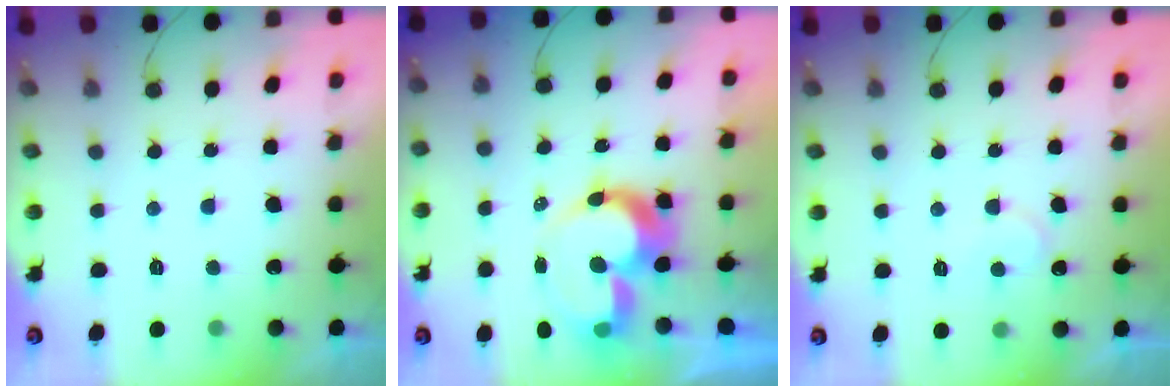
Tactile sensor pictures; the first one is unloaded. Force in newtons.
{"total": 12.9, "press": 12.9, "slide": 1.4}
{"total": 7.0, "press": 6.9, "slide": 0.6}